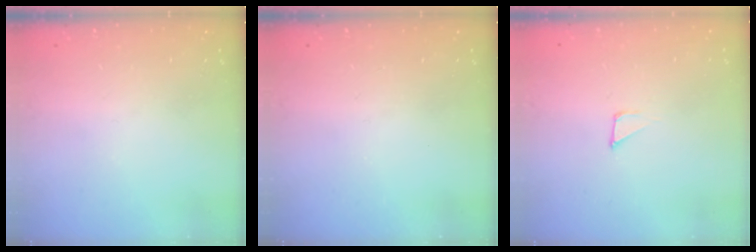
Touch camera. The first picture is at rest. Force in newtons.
{"total": 0.0}
{"total": 1.2, "press": 1.2, "slide": 0.0}